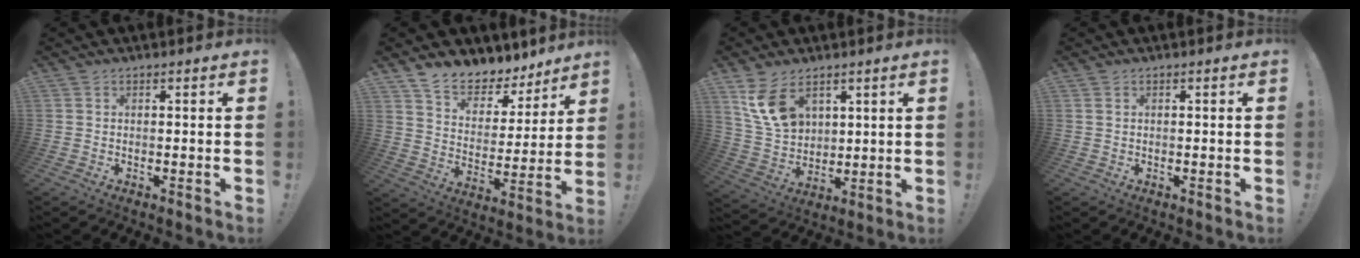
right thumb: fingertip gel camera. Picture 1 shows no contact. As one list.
[{"total": 9.8, "force": [8.6, 4.3, 2.1], "torque": [-0.049, -0.075, 0.158]}, {"total": 12.7, "force": [7.2, 7.9, 7.0], "torque": [-0.144, -0.026, 0.146]}, {"total": 0.8, "force": [0.5, 0.4, 0.5], "torque": [-0.018, 0.004, 0.012]}]